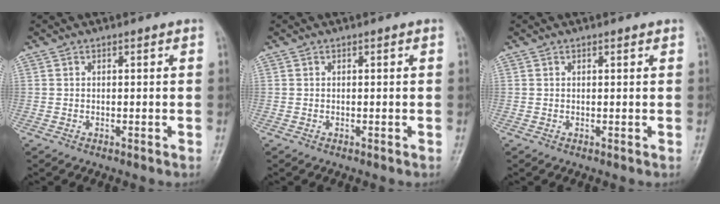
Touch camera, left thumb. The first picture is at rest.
{"total": 0.0}
{"total": 0.5, "force": [0.4, 0.2, 0.3], "torque": [-0.007, -0.002, 0.004]}